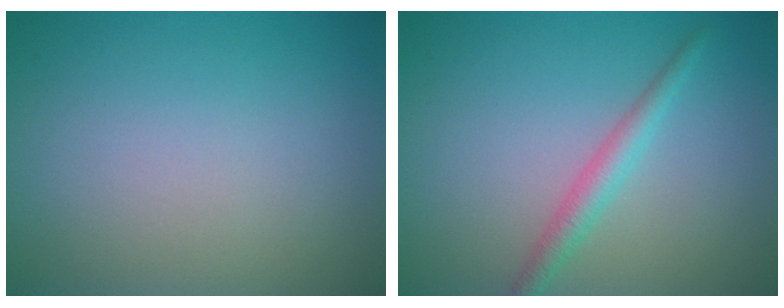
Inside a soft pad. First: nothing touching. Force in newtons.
{"total": 2.2, "press": 2.2, "slide": 0.0}